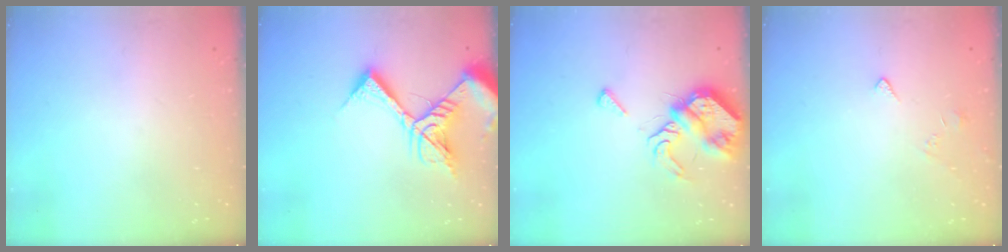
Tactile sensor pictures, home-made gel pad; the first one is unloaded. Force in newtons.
{"total": 14.4, "press": 14.3, "slide": 1.6}
{"total": 8.0, "press": 7.9, "slide": 0.8}
{"total": 2.7, "press": 2.6, "slide": 0.4}